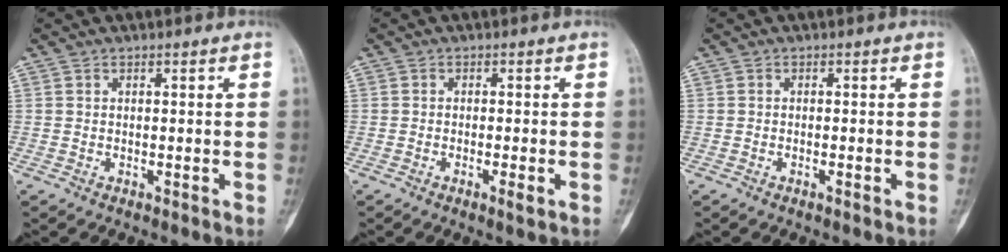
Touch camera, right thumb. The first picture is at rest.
{"total": 1.8, "force": [-0.8, 0.5, 1.6], "torque": [-0.024, -0.001, -0.013]}
{"total": 0.8, "force": [-0.4, 0.3, 0.5], "torque": [-0.009, 0.005, -0.005]}